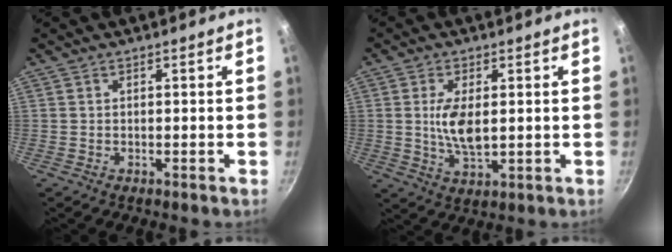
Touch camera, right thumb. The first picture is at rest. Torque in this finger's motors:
{"motor_torque": [1.16, 1.33, 1.02, 0.19, 0.25]}